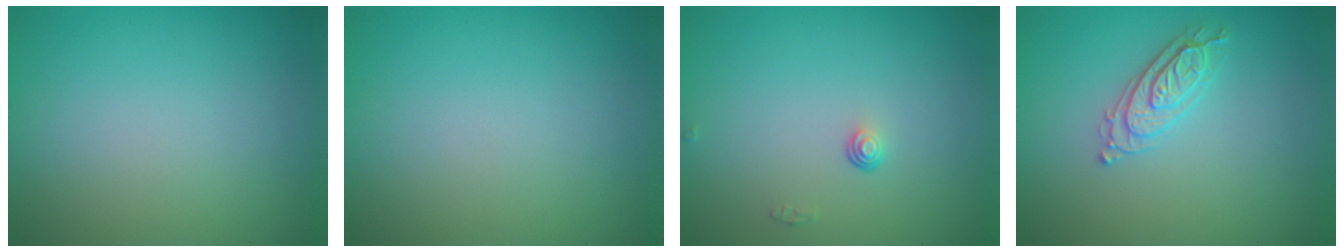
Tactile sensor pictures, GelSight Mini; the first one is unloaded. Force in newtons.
{"total": 0.0}
{"total": 0.8, "press": 0.5, "slide": 0.6}
{"total": 2.4, "press": 2.3, "slide": 0.5}